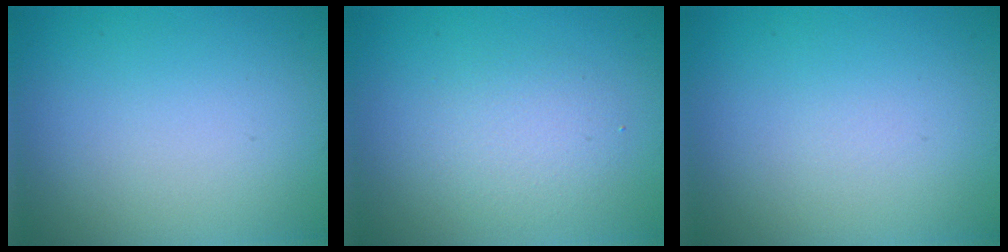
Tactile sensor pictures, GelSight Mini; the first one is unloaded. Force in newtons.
{"total": 2.4, "press": 2.4, "slide": 0.2}
{"total": 0.0}